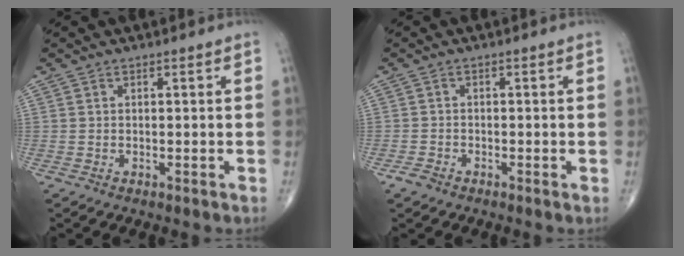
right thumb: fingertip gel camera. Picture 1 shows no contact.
{"total": 1.9, "force": [-1.3, 1.0, 1.0], "torque": [-0.021, -0.001, -0.028]}